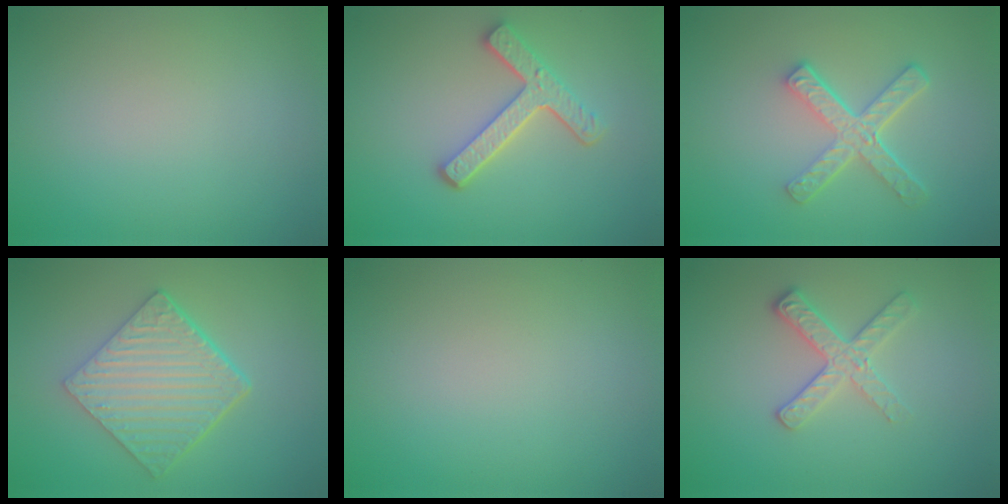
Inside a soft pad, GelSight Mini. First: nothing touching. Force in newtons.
{"total": 4.0, "press": 3.1, "slide": 2.5}
{"total": 4.6, "press": 3.3, "slide": 3.2}
{"total": 6.4, "press": 4.6, "slide": 4.4}
{"total": 0.0}
{"total": 2.8, "press": 2.6, "slide": 1.0}